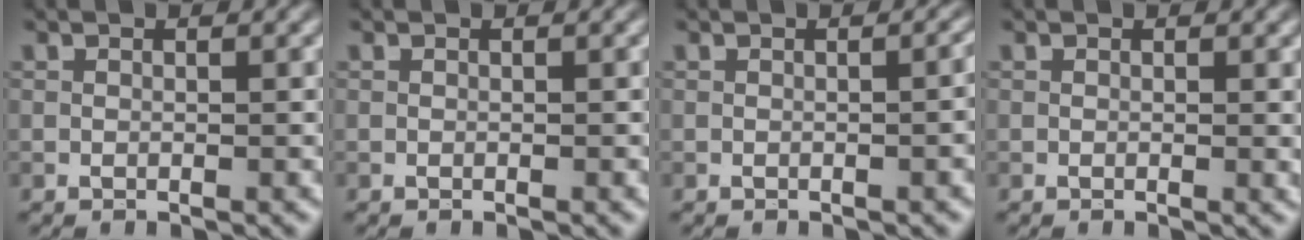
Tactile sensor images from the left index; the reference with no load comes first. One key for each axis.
{"total": 0.0}
{"total": 1.9, "fx": -0.3, "fy": 0.6, "fz": 1.7, "tx": -0.015, "ty": 0.003, "tz": -0.002}
{"total": 0.9, "fx": 0.1, "fy": 0.2, "fz": 0.8, "tx": -0.009, "ty": -0.003, "tz": 0.000}